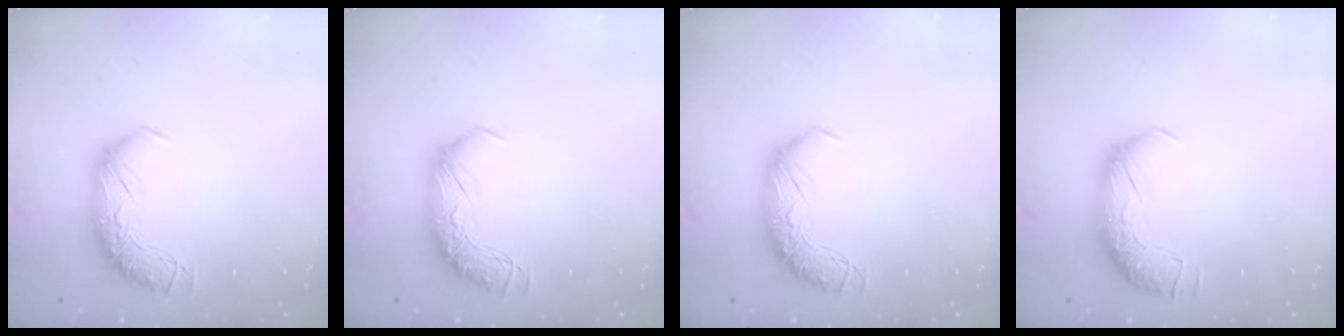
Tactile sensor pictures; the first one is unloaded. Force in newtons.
{"total": 0.0}
{"total": 0.0}
{"total": 1.5, "press": 0.2, "slide": 1.5}